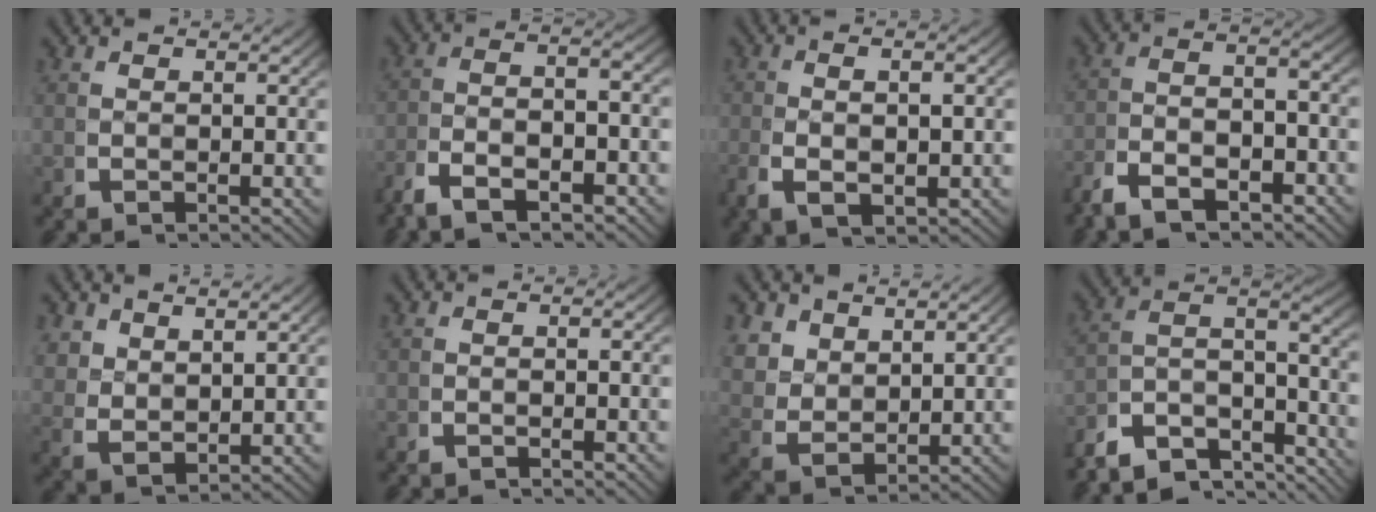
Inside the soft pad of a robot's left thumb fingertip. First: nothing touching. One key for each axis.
{"total": 5.4, "fx": -2.0, "fy": 2.5, "fz": 4.4, "tx": -0.087, "ty": -0.003, "tz": -0.037}
{"total": 3.8, "fx": -0.4, "fy": 1.4, "fz": 3.5, "tx": -0.075, "ty": -0.003, "tz": 0.001}
{"total": 5.0, "fx": -2.4, "fy": 2.4, "fz": 3.7, "tx": -0.068, "ty": -0.007, "tz": -0.044}
{"total": 3.2, "fx": 1.9, "fy": 1.9, "fz": 1.8, "tx": -0.051, "ty": -0.016, "tz": 0.054}
{"total": 1.0, "fx": -1.0, "fy": 0.1, "fz": 0.1, "tx": 0.004, "ty": 0.000, "tz": -0.023}
{"total": 5.1, "fx": 1.6, "fy": 3.8, "fz": 3.0, "tx": -0.089, "ty": -0.028, "tz": 0.050}
{"total": 11.5, "fx": -3.5, "fy": 7.9, "fz": 7.6, "tx": -0.171, "ty": -0.041, "tz": -0.053}